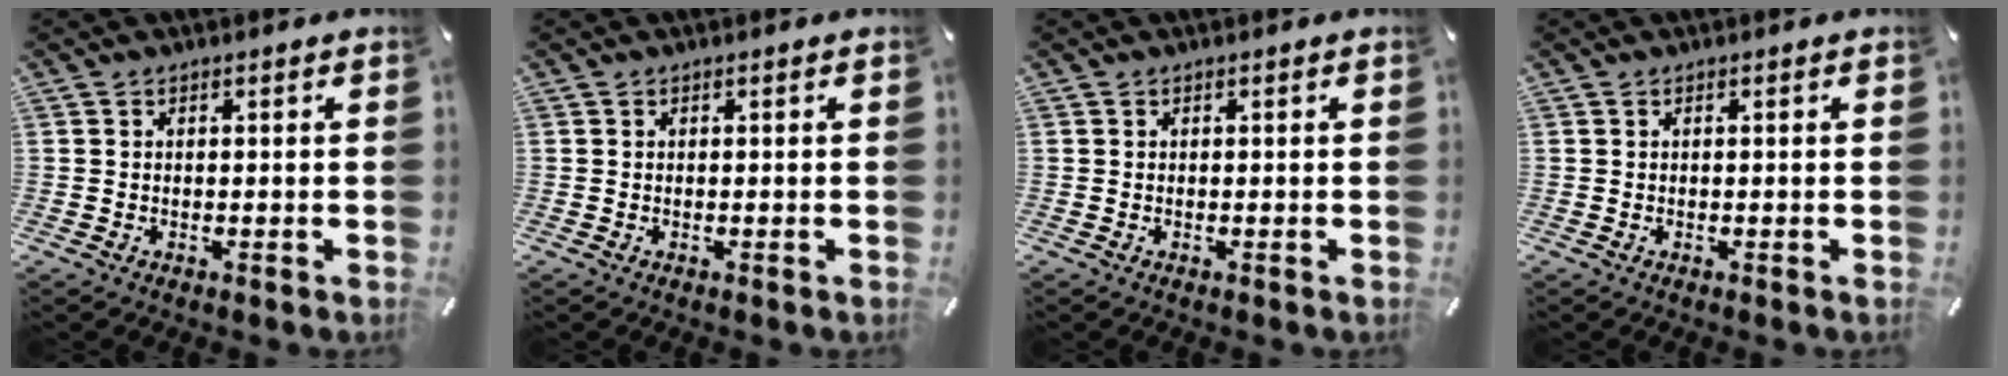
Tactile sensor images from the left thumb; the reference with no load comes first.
{"total": 0.0}
{"total": 0.0}
{"total": 0.0}